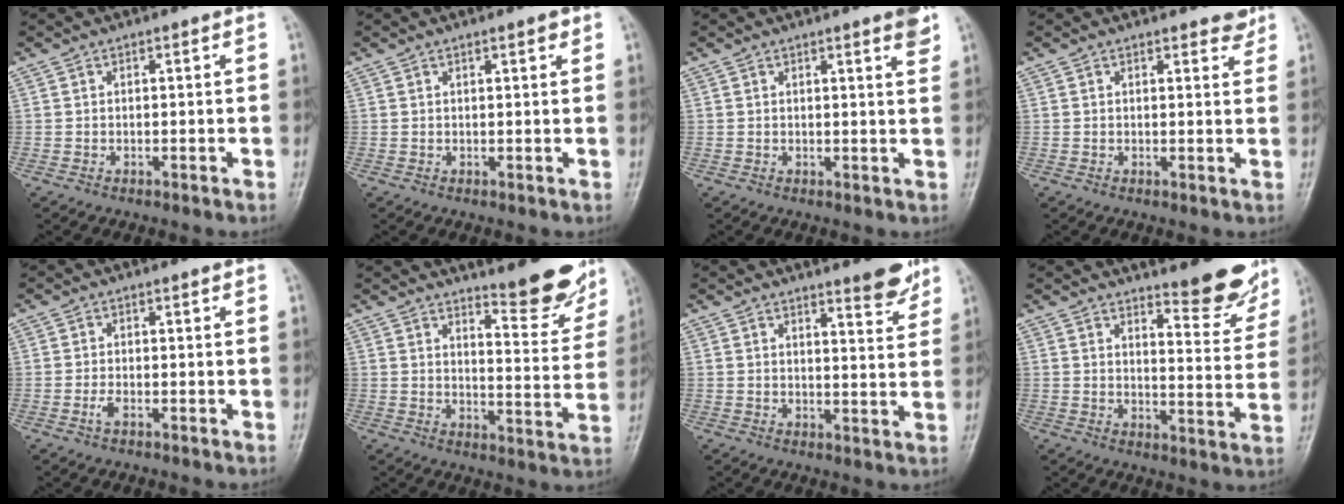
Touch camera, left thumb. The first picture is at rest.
{"total": 1.5, "force": [1.0, 0.4, 1.1], "torque": [-0.014, -0.003, 0.012]}
{"total": 3.2, "force": [2.1, 0.3, 2.4], "torque": [-0.026, -0.012, 0.024]}
{"total": 2.5, "force": [2.2, 1.0, 0.8], "torque": [0.005, -0.013, 0.020]}
{"total": 1.4, "force": [-0.6, 0.5, 1.1], "torque": [-0.026, 0.002, -0.012]}
{"total": 11.1, "force": [9.3, 2.2, 5.7], "torque": [-0.050, -0.080, 0.124]}
{"total": 5.4, "force": [4.2, 1.0, 3.3], "torque": [-0.029, -0.033, 0.055]}
{"total": 10.4, "force": [8.6, 2.4, 5.3], "torque": [-0.042, -0.074, 0.110]}